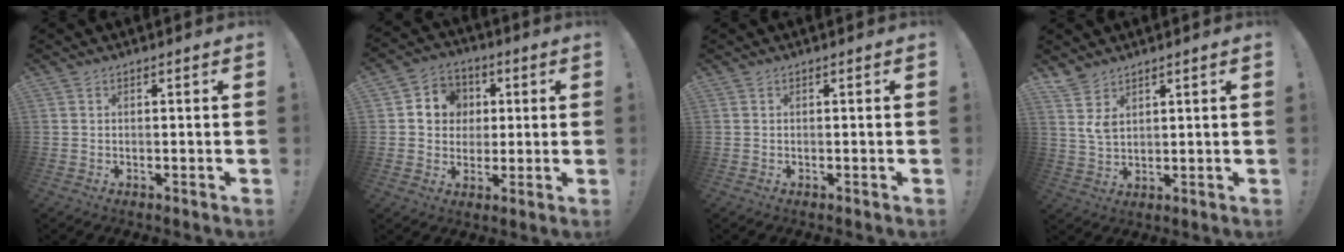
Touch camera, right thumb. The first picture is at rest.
{"total": 9.1, "force": [1.2, 8.6, 2.7], "torque": [-0.037, 0.004, 0.029]}
{"total": 0.0}
{"total": 5.7, "force": [3.6, 3.1, 3.2], "torque": [-0.058, -0.020, 0.070]}